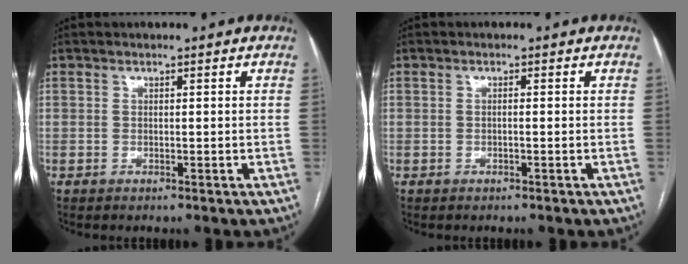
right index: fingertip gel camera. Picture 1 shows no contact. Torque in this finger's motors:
{"motor_torque": [-0.19, 0.28, -0.02, -0.01]}